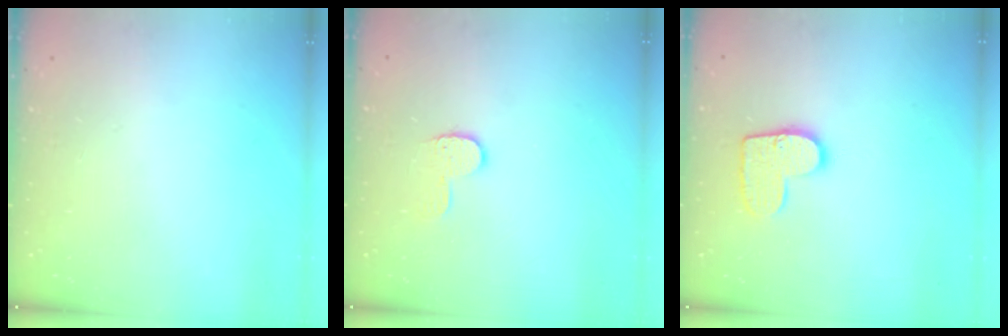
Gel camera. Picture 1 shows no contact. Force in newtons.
{"total": 6.8, "press": 6.8, "slide": 0.2}
{"total": 10.7, "press": 10.7, "slide": 0.6}